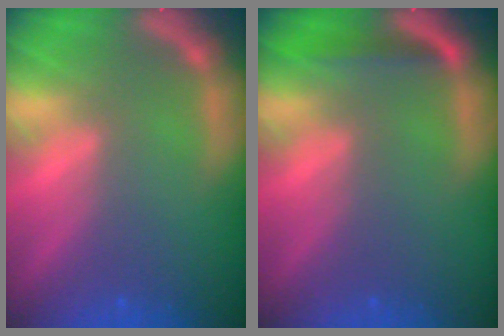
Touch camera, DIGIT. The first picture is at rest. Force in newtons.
{"total": 1.9}